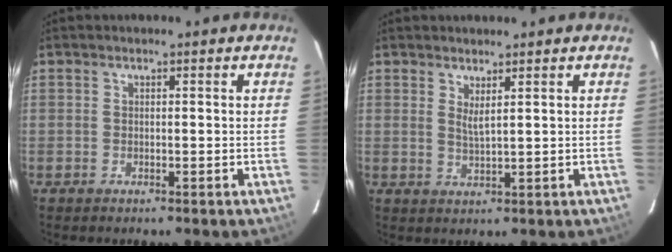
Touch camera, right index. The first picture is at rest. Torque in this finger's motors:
{"motor_torque": [-0.04, 0.09, 0.00, 0.01]}